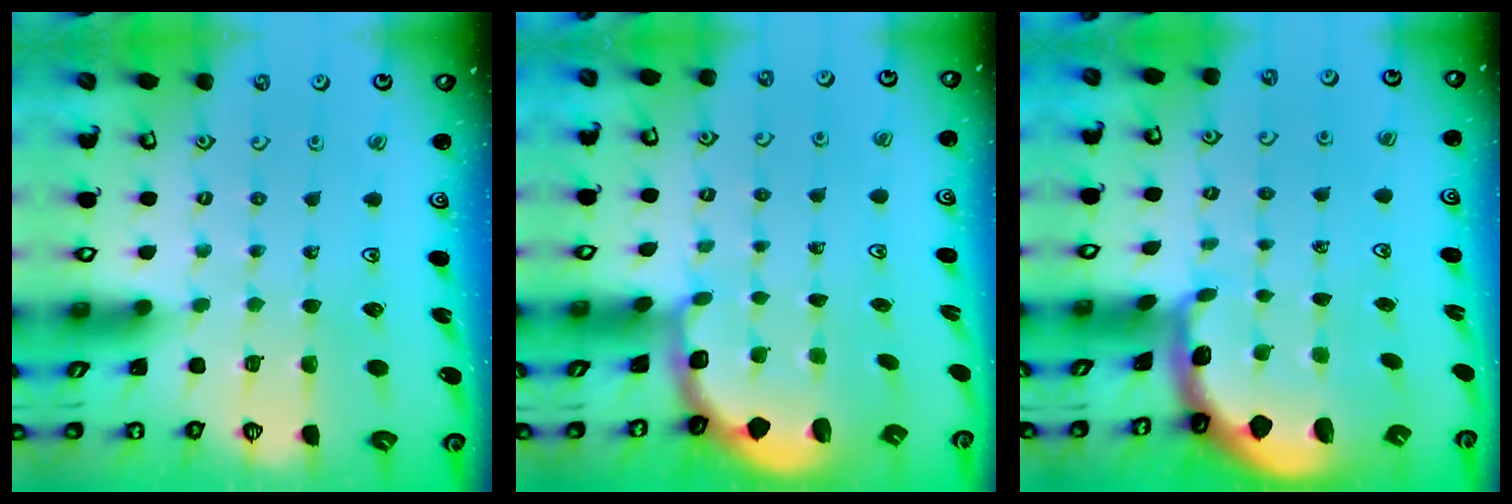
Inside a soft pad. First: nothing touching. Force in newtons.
{"total": 2.3, "press": 2.1, "slide": 1.0}
{"total": 1.0, "press": 0.9, "slide": 0.4}